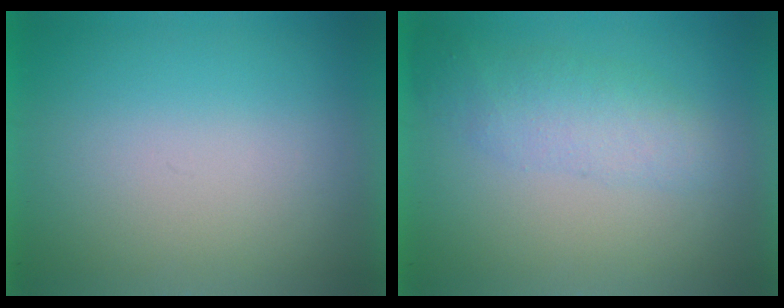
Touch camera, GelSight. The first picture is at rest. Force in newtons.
{"total": 2.1}